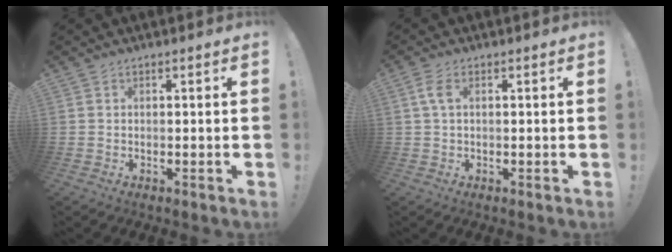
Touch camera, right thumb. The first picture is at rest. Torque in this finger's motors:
{"motor_torque": [1.34, 0.46, 0.49, -0.48, 0.19]}